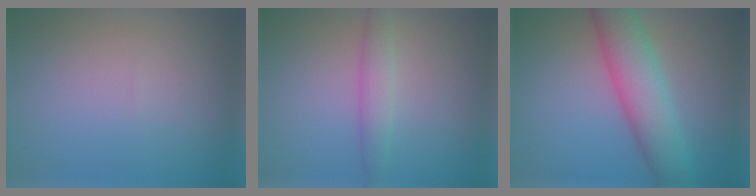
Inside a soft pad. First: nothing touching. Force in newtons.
{"total": 2.2, "press": 2.2, "slide": 0.0}
{"total": 6.9, "press": 6.9, "slide": 0.1}